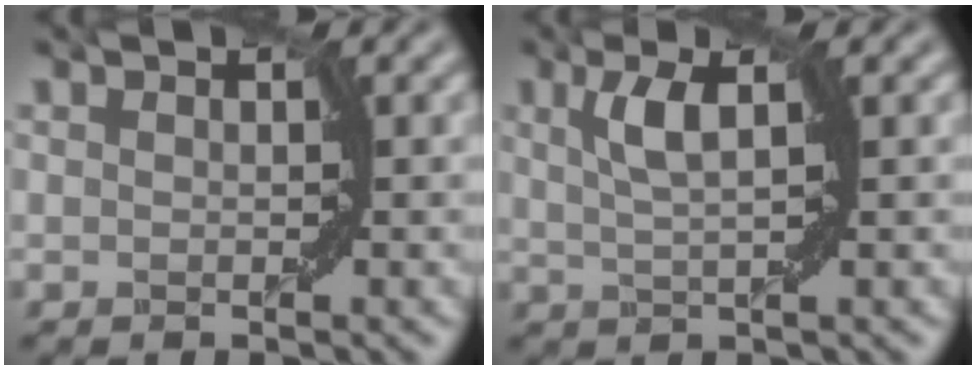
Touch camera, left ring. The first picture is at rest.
{"total": 3.0, "force": [1.1, 0.7, 2.7], "torque": [-0.052, 0.004, 0.021]}